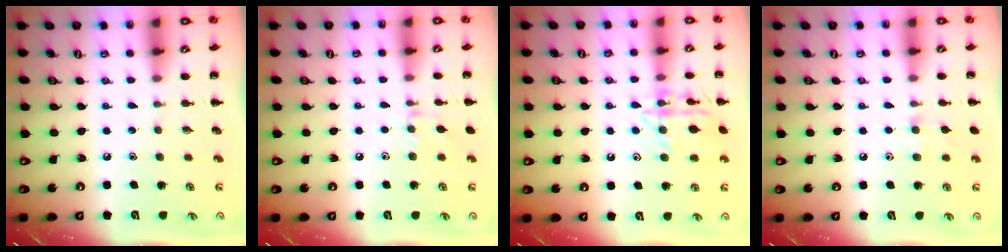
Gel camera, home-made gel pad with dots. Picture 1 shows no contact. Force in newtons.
{"total": 6.5, "press": 6.3, "slide": 1.6}
{"total": 13.7, "press": 13.7, "slide": 0.6}
{"total": 6.0, "press": 5.6, "slide": 2.2}